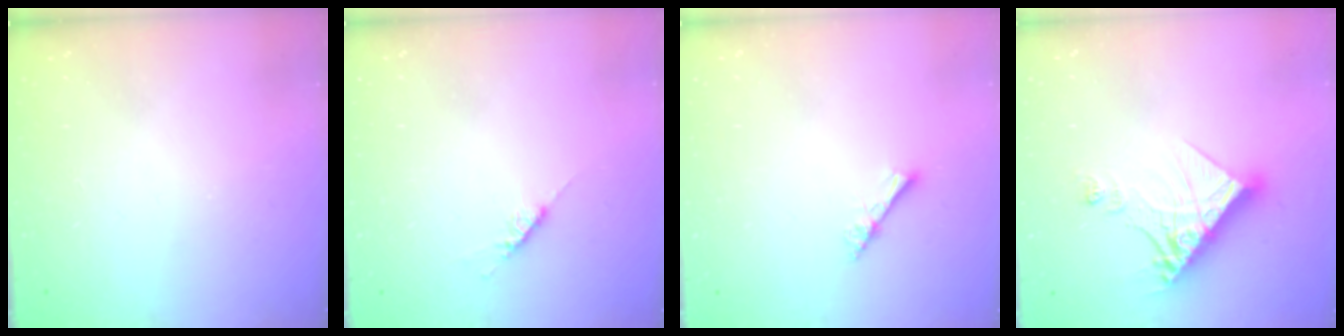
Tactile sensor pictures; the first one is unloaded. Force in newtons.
{"total": 4.7, "press": 4.6, "slide": 0.5}
{"total": 1.8, "press": 1.8, "slide": 0.1}
{"total": 14.6, "press": 14.5, "slide": 1.3}